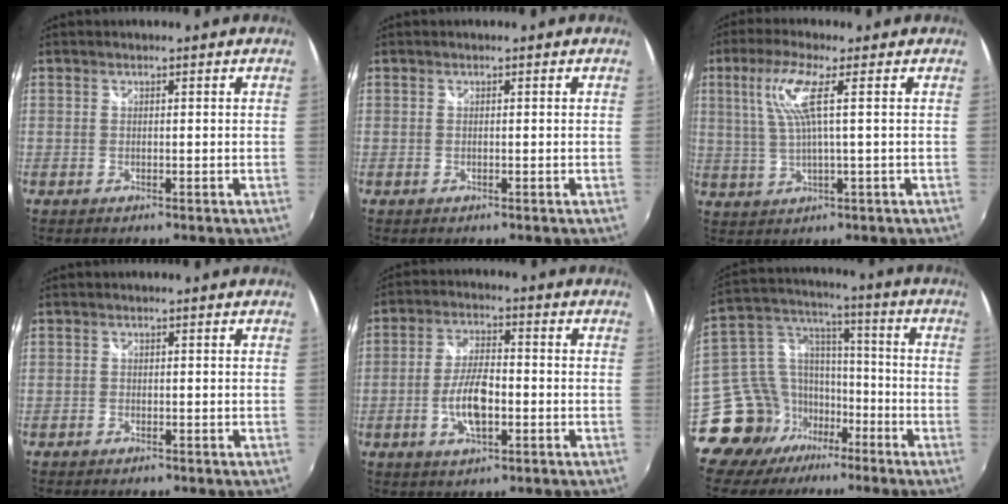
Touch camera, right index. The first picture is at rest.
{"total": 0.0}
{"total": 7.3, "force": [2.2, -0.1, 7.0], "torque": [-0.134, 0.002, 0.051]}
{"total": 0.8, "force": [-0.7, -0.1, 0.2], "torque": [-0.004, -0.002, -0.016]}
{"total": 8.3, "force": [-2.4, 3.2, 7.2], "torque": [-0.144, 0.000, -0.043]}
{"total": 15.1, "force": [-9.2, 10.6, 5.5], "torque": [-0.132, 0.050, -0.147]}